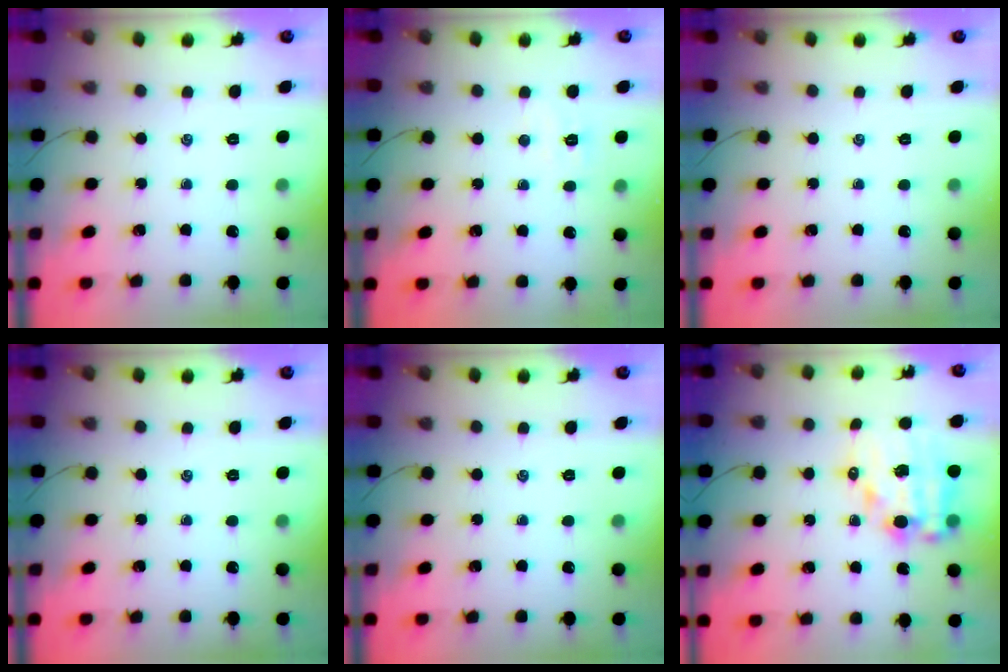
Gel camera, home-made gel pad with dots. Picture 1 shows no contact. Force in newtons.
{"total": 3.3, "press": 3.2, "slide": 0.9}
{"total": 0.0}
{"total": 0.0}
{"total": 0.0}
{"total": 13.9, "press": 13.5, "slide": 3.0}